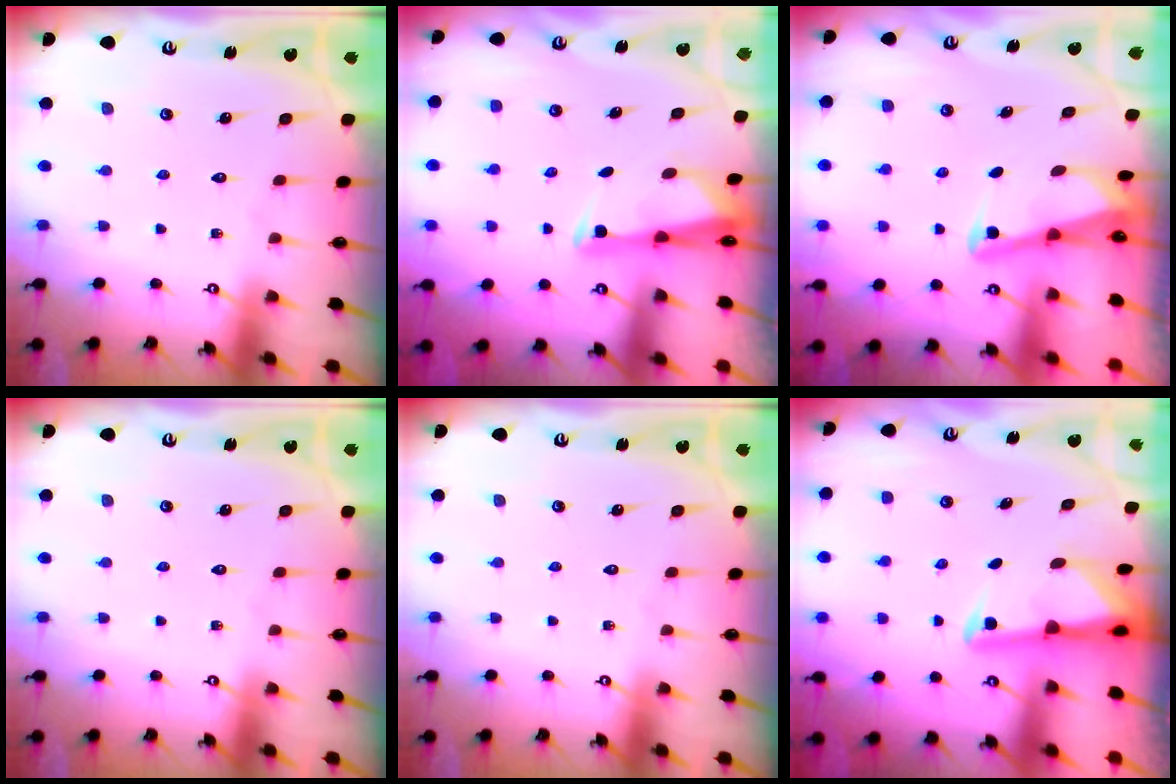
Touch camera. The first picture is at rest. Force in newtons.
{"total": 2.9, "press": 2.8, "slide": 0.7}
{"total": 3.0, "press": 3.0, "slide": 0.4}
{"total": 0.0}
{"total": 0.0}
{"total": 2.8, "press": 2.7, "slide": 0.7}